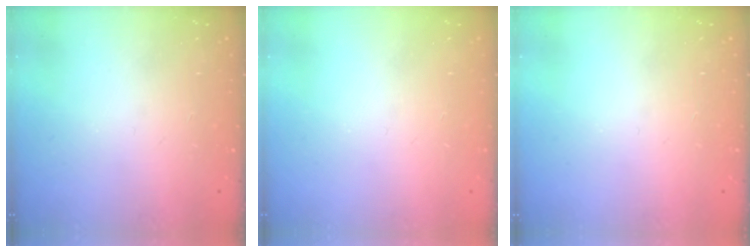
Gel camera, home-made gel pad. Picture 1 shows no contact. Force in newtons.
{"total": 0.0}
{"total": 0.0}